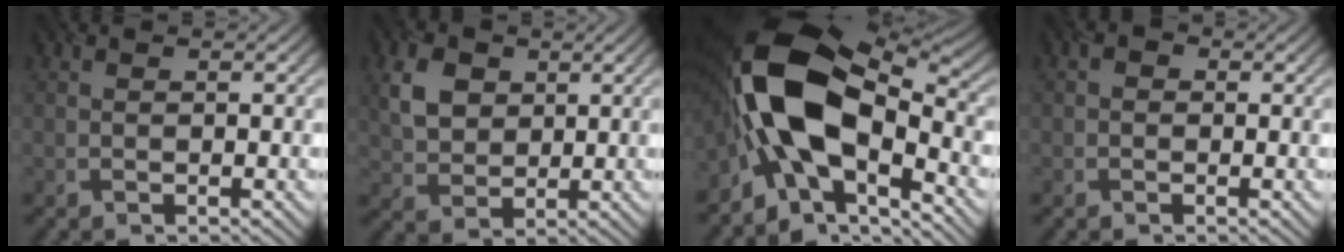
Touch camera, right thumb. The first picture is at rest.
{"total": 5.4, "force": [2.1, 4.2, 2.6], "torque": [-0.071, 0.003, 0.040]}
{"total": 16.2, "force": [-3.6, 9.0, 13.0], "torque": [-0.233, 0.004, -0.072]}
{"total": 0.9, "force": [-0.3, 0.9, 0.2], "torque": [-0.001, 0.002, -0.010]}